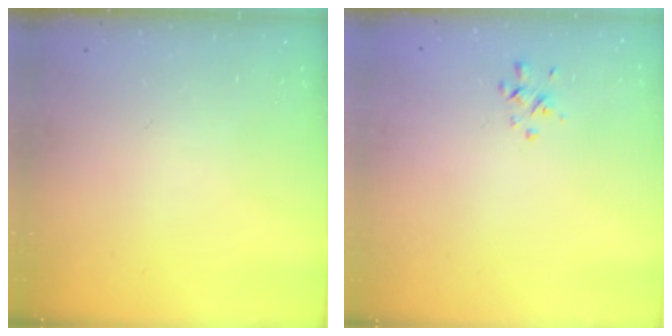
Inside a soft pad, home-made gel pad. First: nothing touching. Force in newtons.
{"total": 0.6, "press": 0.2, "slide": 0.5}